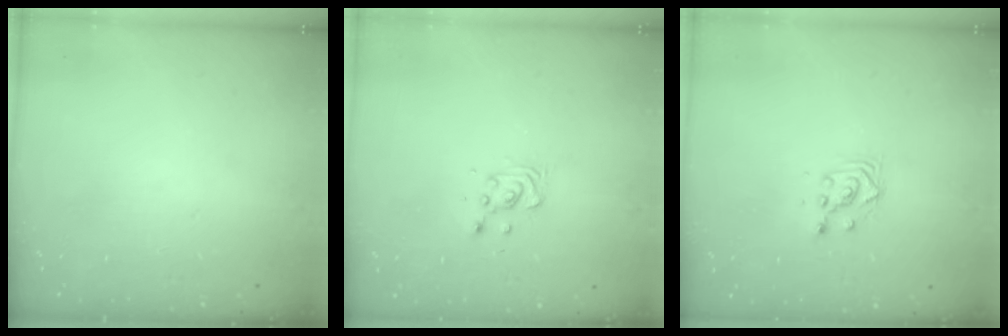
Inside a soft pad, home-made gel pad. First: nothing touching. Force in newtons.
{"total": 5.4, "press": 5.3, "slide": 1.2}
{"total": 2.8, "press": 2.8, "slide": 0.1}